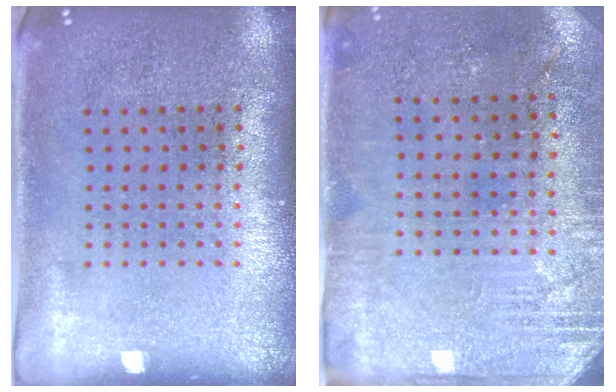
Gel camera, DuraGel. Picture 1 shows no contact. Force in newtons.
{"total": 2.9, "press": 2.7, "slide": 1.1}